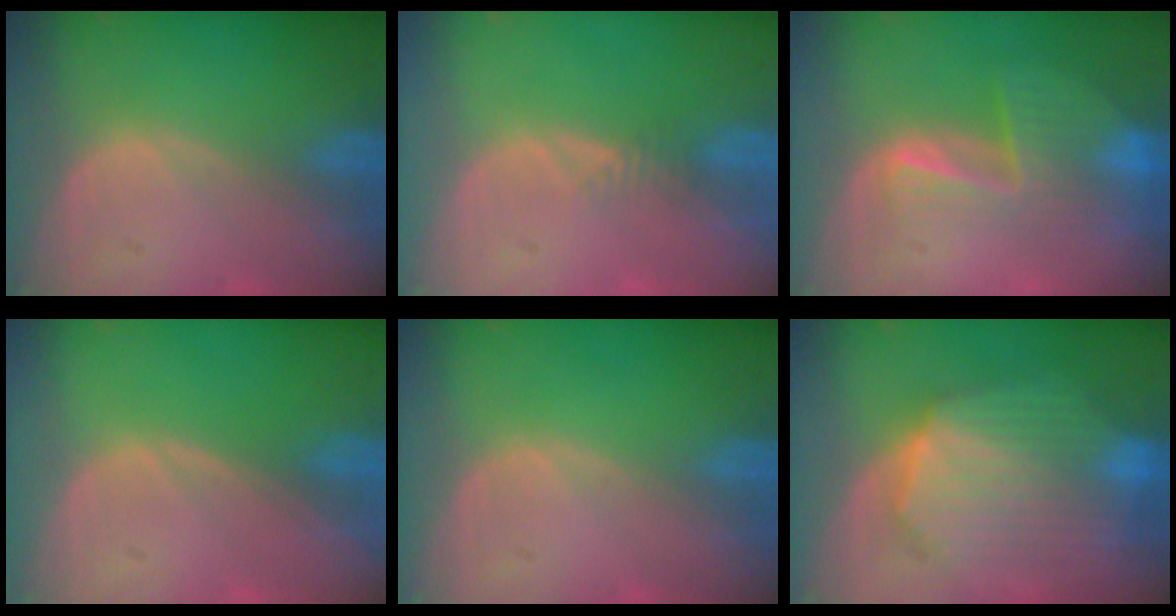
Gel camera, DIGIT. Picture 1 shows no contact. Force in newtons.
{"total": 1.2, "press": 1.0, "slide": 0.6}
{"total": 7.6, "press": 6.7, "slide": 3.4}
{"total": 0.0}
{"total": 0.0}
{"total": 10.4, "press": 10.4, "slide": 0.8}